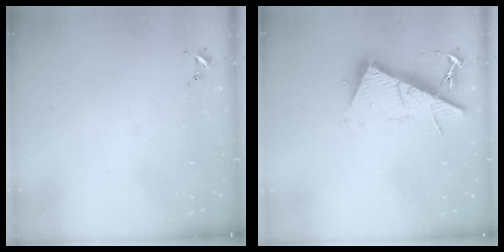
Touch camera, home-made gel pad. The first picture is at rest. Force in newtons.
{"total": 14.6, "press": 14.6, "slide": 0.4}